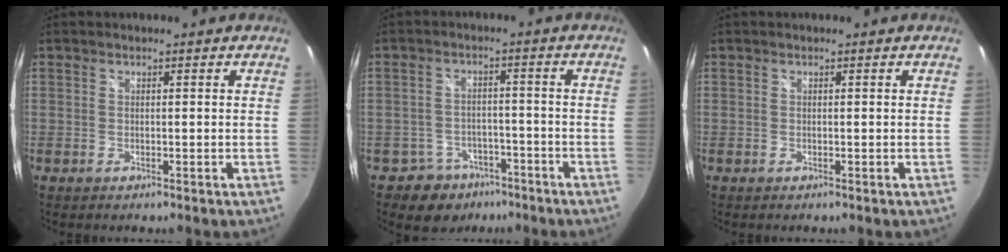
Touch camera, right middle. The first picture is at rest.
{"total": 6.7, "force": [-4.7, 4.8, 0.6], "torque": [-0.025, 0.021, -0.064]}
{"total": 0.0}